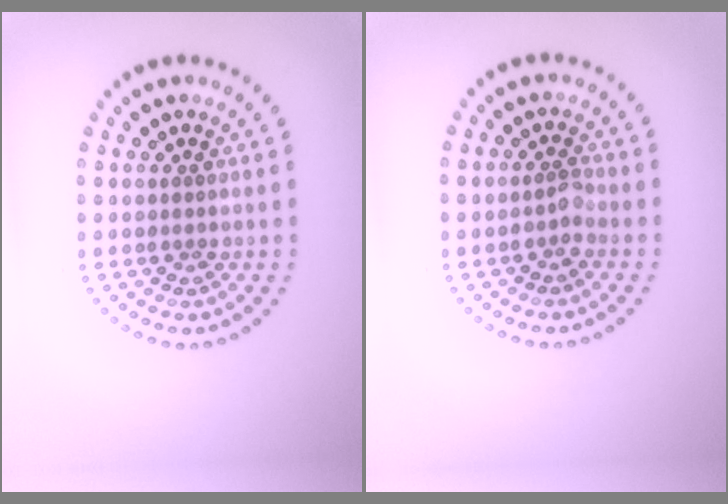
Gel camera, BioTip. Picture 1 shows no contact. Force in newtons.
{"total": 1.2, "press": 1.1, "slide": 0.5}